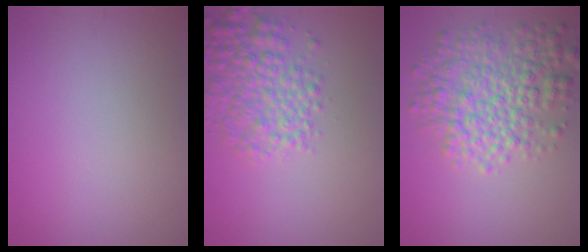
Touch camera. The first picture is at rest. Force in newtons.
{"total": 5.0, "press": 5.0, "slide": 0.1}
{"total": 6.6, "press": 6.6, "slide": 0.2}